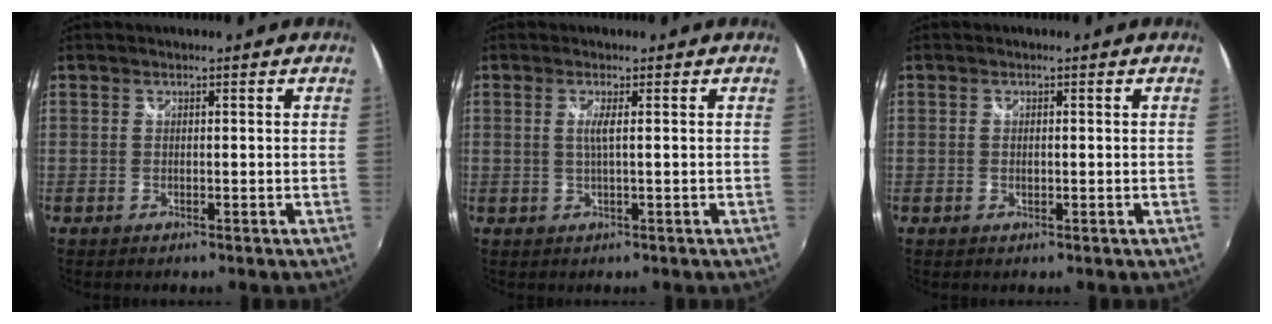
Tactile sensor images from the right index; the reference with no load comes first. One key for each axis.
{"total": 1.8, "fx": 0.3, "fy": -0.4, "fz": 1.8, "tx": -0.035, "ty": -0.003, "tz": 0.004}
{"total": 0.9, "fx": -0.1, "fy": 0.6, "fz": 0.7, "tx": -0.014, "ty": -0.002, "tz": -0.002}